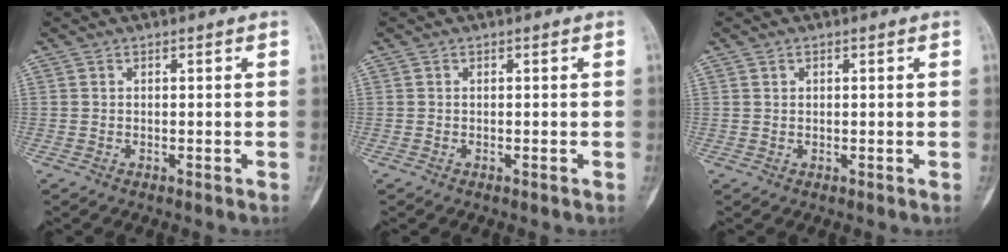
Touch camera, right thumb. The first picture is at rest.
{"total": 0.0}
{"total": 0.6, "force": [0.3, 0.4, 0.3], "torque": [-0.005, 0.000, 0.006]}